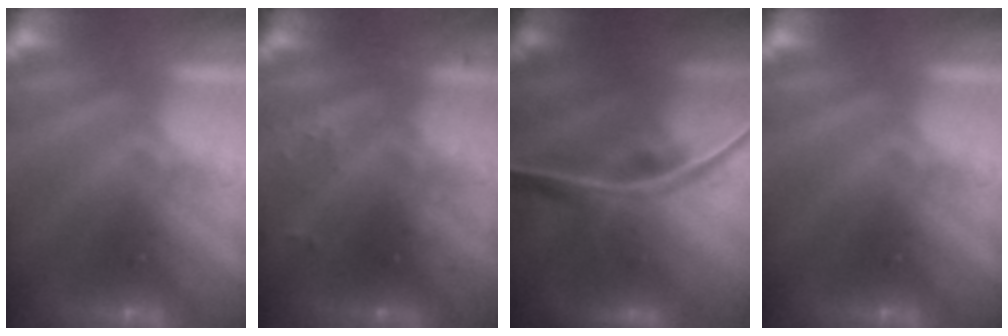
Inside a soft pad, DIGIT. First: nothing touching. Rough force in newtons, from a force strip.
{"total": 2.4}
{"total": 5.7}
{"total": 0.0}